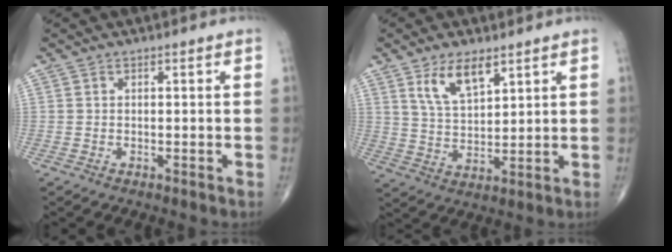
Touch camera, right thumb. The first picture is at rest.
{"total": 8.0, "force": [4.8, 3.4, 5.4], "torque": [-0.089, -0.028, 0.096]}